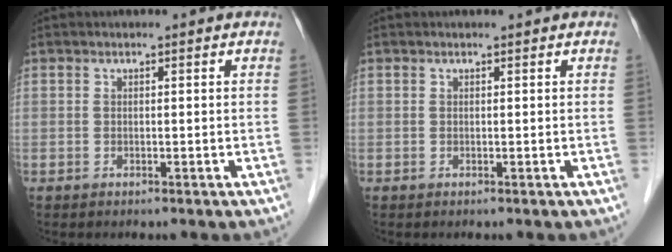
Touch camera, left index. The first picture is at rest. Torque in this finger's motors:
{"motor_torque": [0.00, 0.00, 0.00, 0.00]}